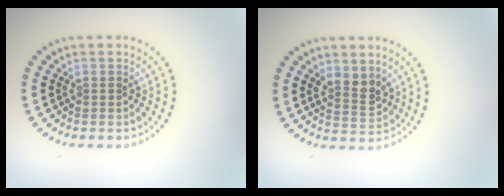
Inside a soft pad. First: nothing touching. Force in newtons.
{"total": 2.6, "press": 2.4, "slide": 0.9}